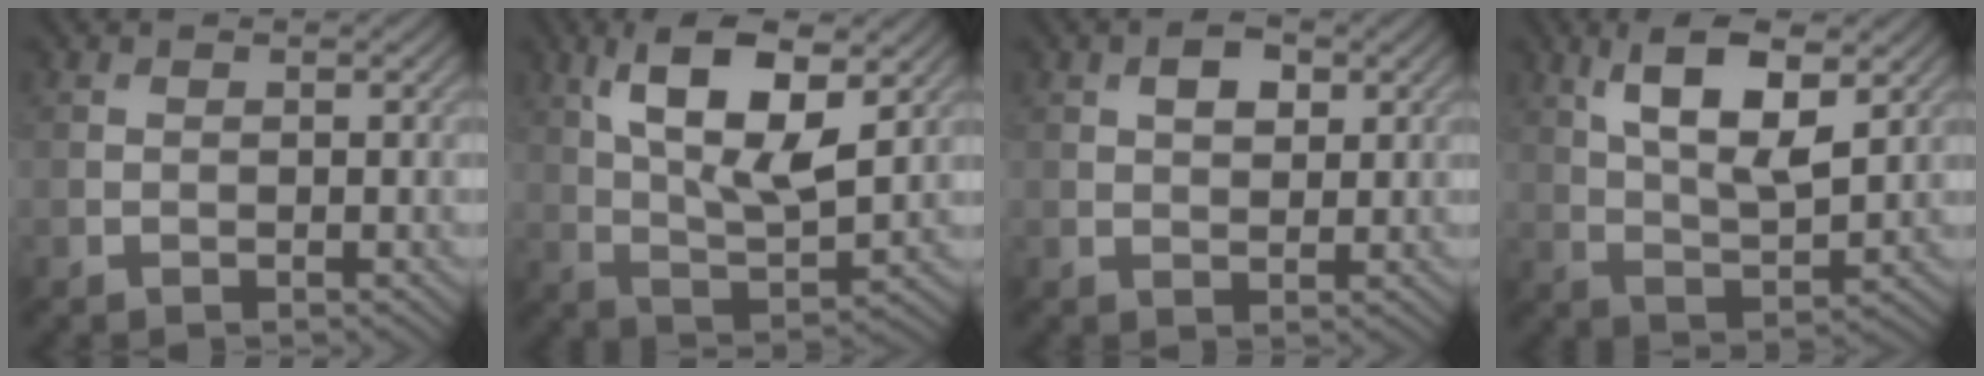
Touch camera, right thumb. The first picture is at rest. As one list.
[{"total": 12.2, "force": [5.1, 4.8, 10.1], "torque": [-0.192, 0.001, 0.088]}, {"total": 3.2, "force": [1.3, 1.8, 2.3], "torque": [-0.040, 0.002, 0.021]}, {"total": 9.9, "force": [4.6, 3.7, 8.0], "torque": [-0.156, 0.003, 0.086]}]